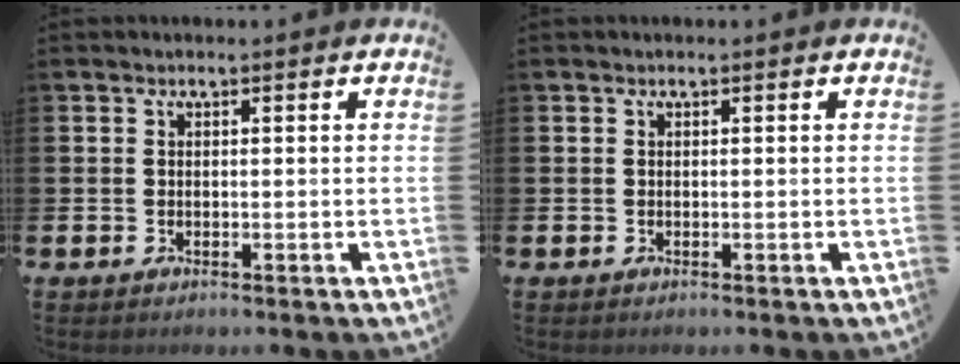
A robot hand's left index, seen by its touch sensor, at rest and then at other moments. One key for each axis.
{"total": 0.0}